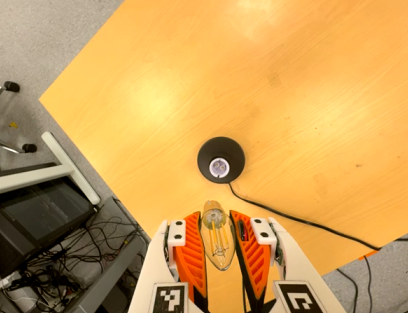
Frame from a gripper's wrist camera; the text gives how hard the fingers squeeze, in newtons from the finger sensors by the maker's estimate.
{"total": 20.1, "left": 21.3, "right": 18.9}